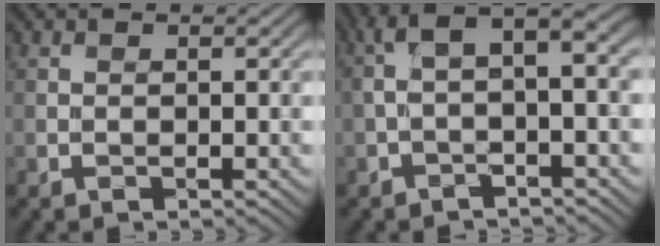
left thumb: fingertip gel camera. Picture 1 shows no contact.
{"total": 4.5, "force": [0.1, 1.1, 4.3], "torque": [-0.089, 0.019, -0.009]}